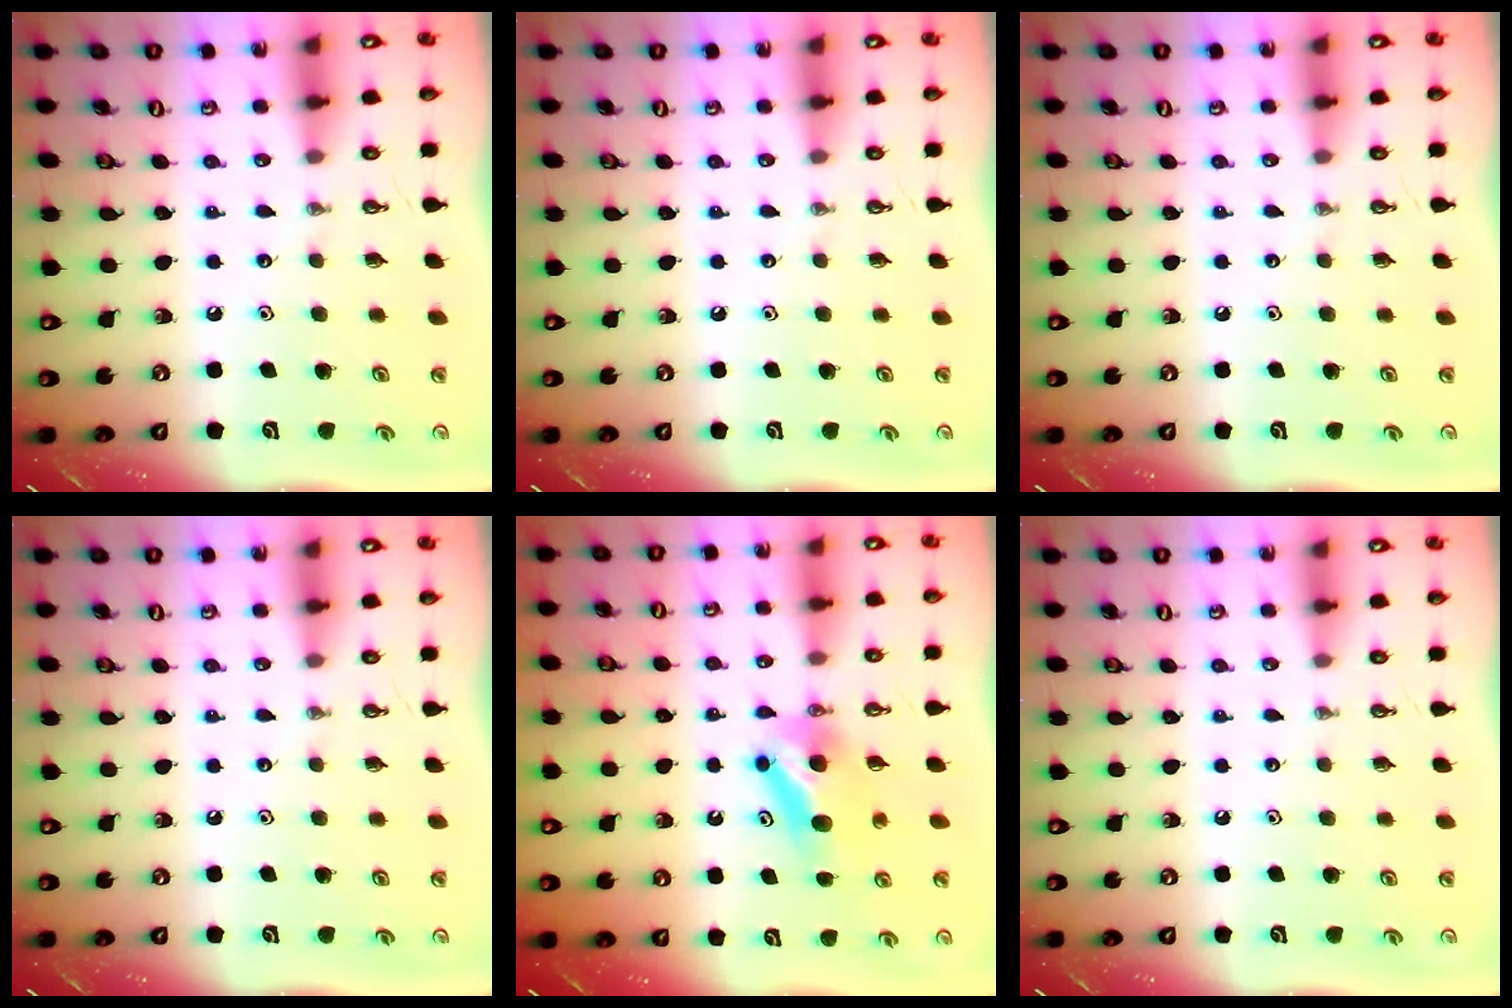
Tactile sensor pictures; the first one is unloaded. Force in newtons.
{"total": 0.0}
{"total": 0.0}
{"total": 0.0}
{"total": 6.8, "press": 6.6, "slide": 1.5}
{"total": 1.0, "press": 0.0, "slide": 1.0}